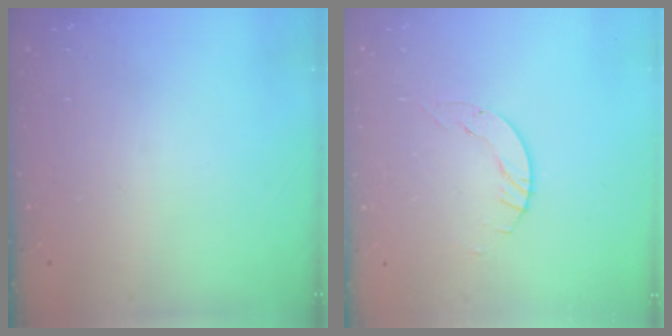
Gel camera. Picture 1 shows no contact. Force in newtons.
{"total": 3.1, "press": 3.1, "slide": 0.4}